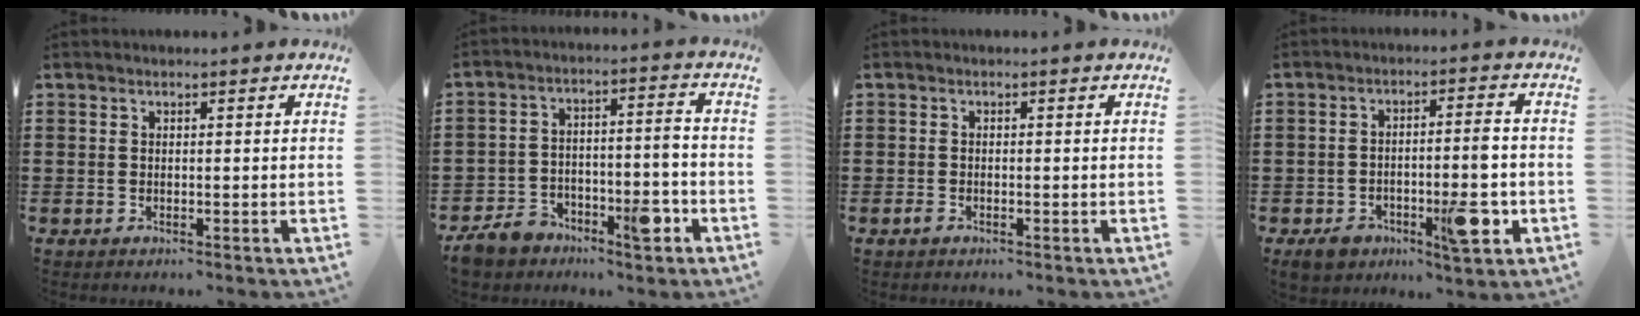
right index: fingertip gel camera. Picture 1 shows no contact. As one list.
[{"total": 10.2, "force": [-5.8, 4.3, 7.1], "torque": [-0.121, 0.027, -0.102]}, {"total": 0.8, "force": [-0.6, 0.3, 0.5], "torque": [-0.012, -0.005, -0.010]}, {"total": 10.6, "force": [-3.1, 4.1, 9.2], "torque": [-0.133, 0.007, -0.046]}]